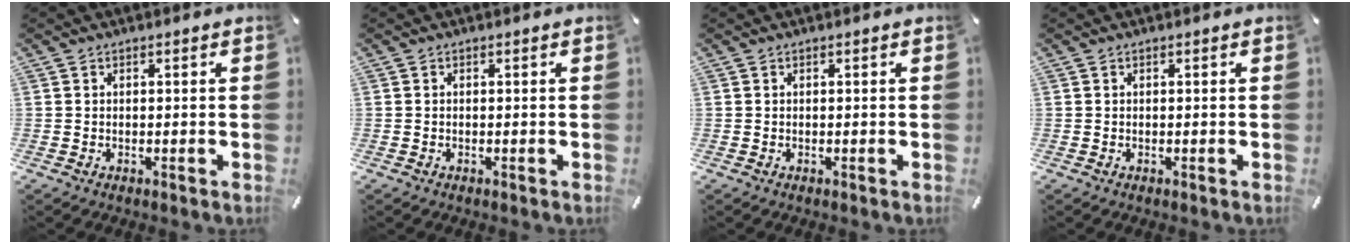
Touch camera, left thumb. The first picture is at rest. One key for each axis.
{"total": 0.0}
{"total": 0.0}
{"total": 0.0}